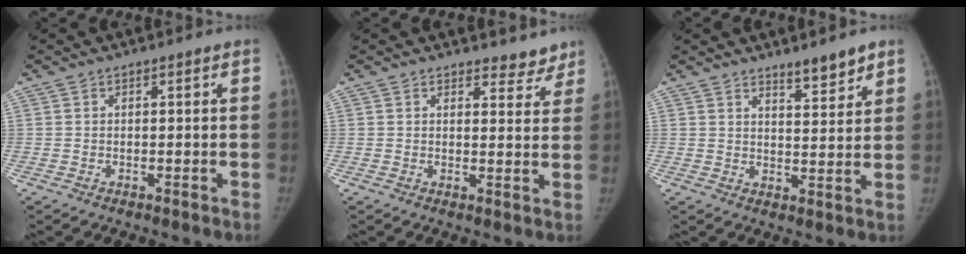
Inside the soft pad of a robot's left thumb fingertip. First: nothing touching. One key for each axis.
{"total": 5.3, "fx": 4.6, "fy": 2.4, "fz": 0.6, "tx": 0.027, "ty": -0.032, "tz": 0.048}
{"total": 5.8, "fx": 4.7, "fy": 1.5, "fz": 3.2, "tx": -0.032, "ty": -0.038, "tz": 0.070}